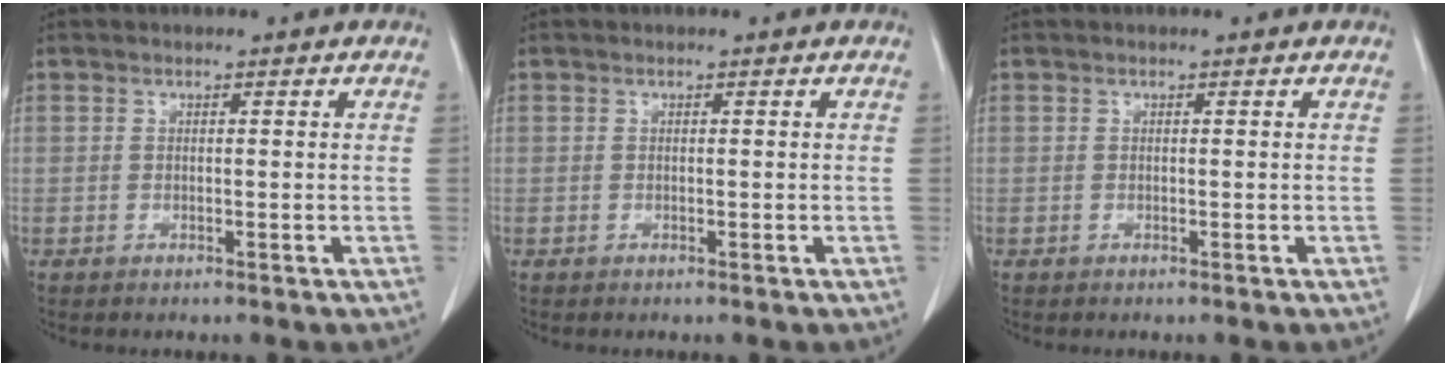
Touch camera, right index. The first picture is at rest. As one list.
[{"total": 0.0}, {"total": 0.0}]